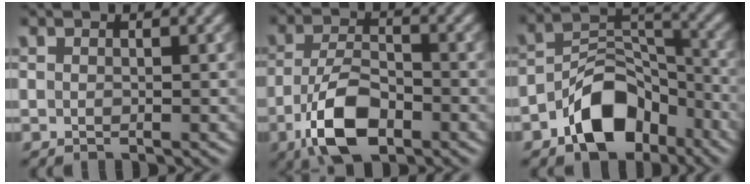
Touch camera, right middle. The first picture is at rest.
{"total": 6.8, "force": [-3.4, 3.2, 5.0], "torque": [-0.099, -0.004, -0.072]}
{"total": 8.0, "force": [-4.7, 4.8, 4.4], "torque": [-0.060, 0.005, -0.090]}